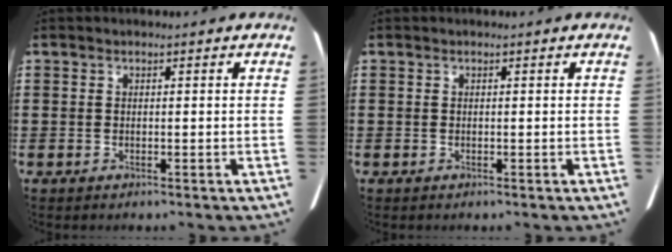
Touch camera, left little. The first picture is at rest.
{"total": 0.0}